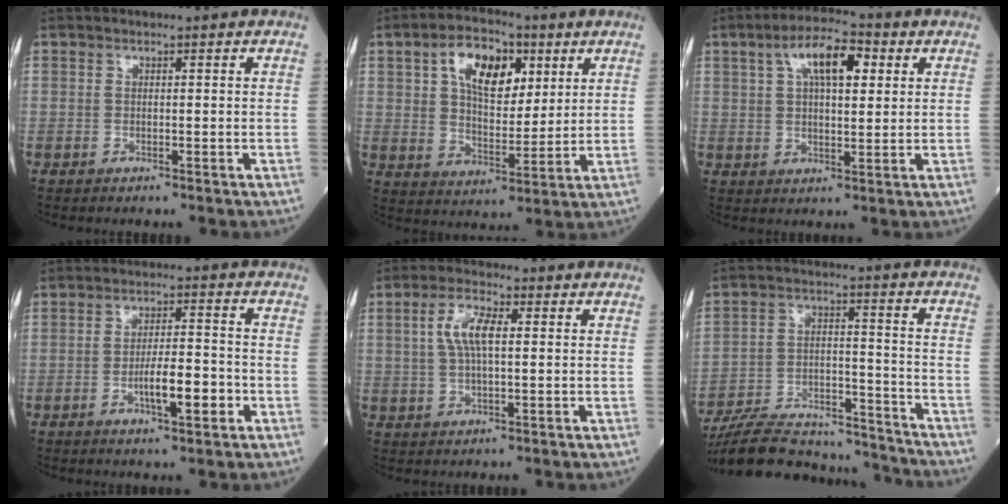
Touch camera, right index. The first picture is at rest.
{"total": 11.4, "force": [4.7, 6.0, 8.5], "torque": [-0.153, 0.021, 0.081]}
{"total": 9.3, "force": [3.5, 3.2, 7.9], "torque": [-0.142, 0.023, 0.058]}
{"total": 6.3, "force": [-2.3, 1.3, 5.8], "torque": [-0.100, 0.002, -0.037]}
{"total": 6.0, "force": [1.2, 1.7, 5.6], "torque": [-0.120, 0.011, 0.024]}
{"total": 20.5, "force": [-19.3, 3.8, 5.7], "torque": [-0.120, 0.011, -0.297]}